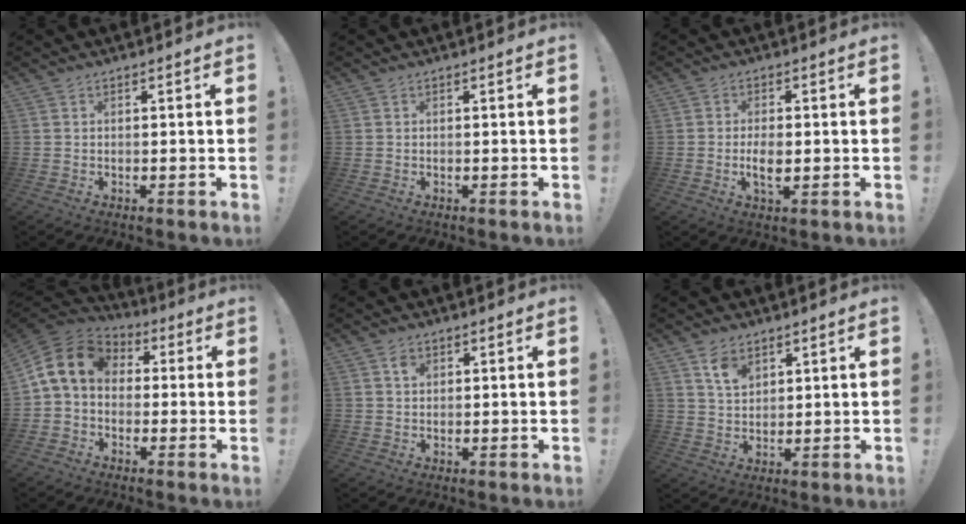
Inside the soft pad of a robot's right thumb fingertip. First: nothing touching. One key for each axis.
{"total": 0.0}
{"total": 4.8, "fx": -0.7, "fy": 2.2, "fz": 4.2, "tx": -0.070, "ty": -0.002, "tz": -0.017}
{"total": 11.6, "fx": 1.9, "fy": 8.4, "fz": 7.8, "tx": -0.143, "ty": 0.013, "tz": 0.041}
{"total": 2.1, "fx": 1.0, "fy": 1.5, "fz": 1.1, "tx": -0.011, "ty": -0.001, "tz": 0.014}
{"total": 6.4, "fx": 4.1, "fy": 4.0, "fz": 3.1, "tx": -0.044, "ty": -0.019, "tz": 0.074}